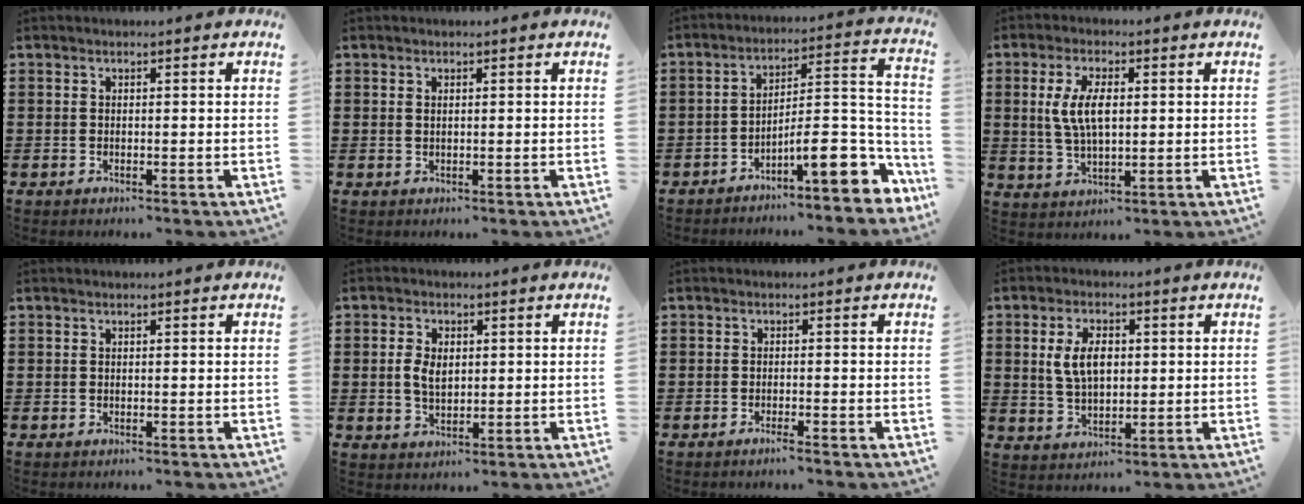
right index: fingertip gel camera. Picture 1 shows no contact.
{"total": 0.6, "force": [0.2, 0.3, 0.5], "torque": [-0.012, 0.002, 0.004]}
{"total": 9.9, "force": [-5.2, 2.6, 8.0], "torque": [-0.113, -0.014, -0.095]}
{"total": 6.7, "force": [0.9, 2.9, 6.0], "torque": [-0.135, 0.005, 0.010]}
{"total": 0.0}
{"total": 4.1, "force": [0.4, 2.5, 3.2], "torque": [-0.074, 0.007, 0.004]}
{"total": 1.3, "force": [-1.1, -0.1, 0.7], "torque": [-0.011, -0.003, -0.020]}
{"total": 6.1, "force": [1.0, 3.5, 4.9], "torque": [-0.104, 0.008, 0.011]}